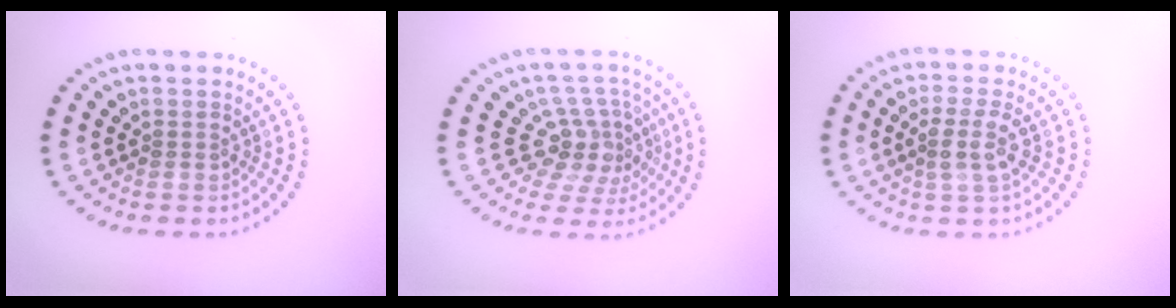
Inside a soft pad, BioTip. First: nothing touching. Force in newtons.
{"total": 4.0, "press": 2.9, "slide": 2.8}
{"total": 2.2, "press": 1.9, "slide": 1.1}